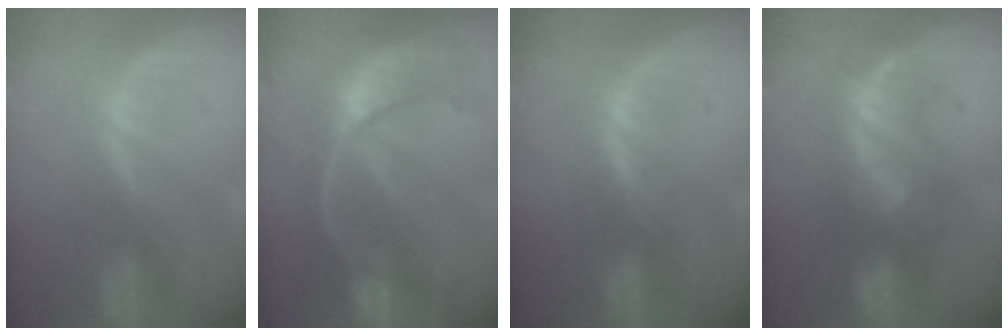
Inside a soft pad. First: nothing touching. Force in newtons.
{"total": 11.2, "press": 9.4, "slide": 6.1}
{"total": 2.1, "press": 2.1, "slide": 0.2}
{"total": 8.2, "press": 7.9, "slide": 2.3}